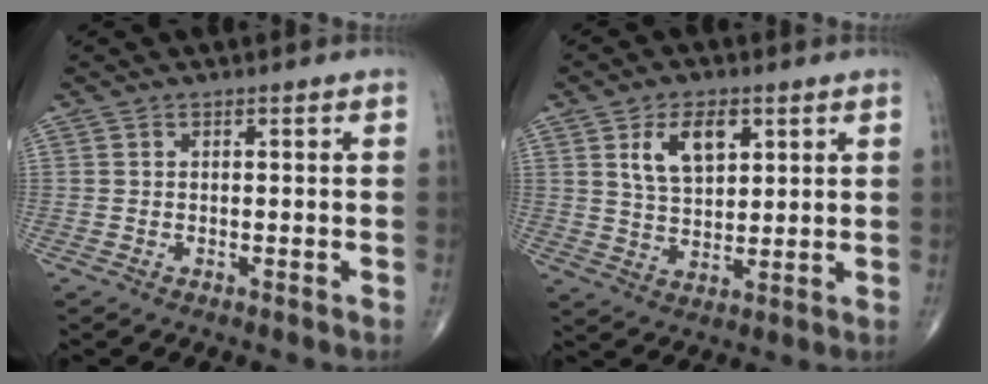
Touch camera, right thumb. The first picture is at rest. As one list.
[{"total": 8.8, "force": [3.6, 4.9, 6.3], "torque": [-0.092, -0.016, 0.069]}]